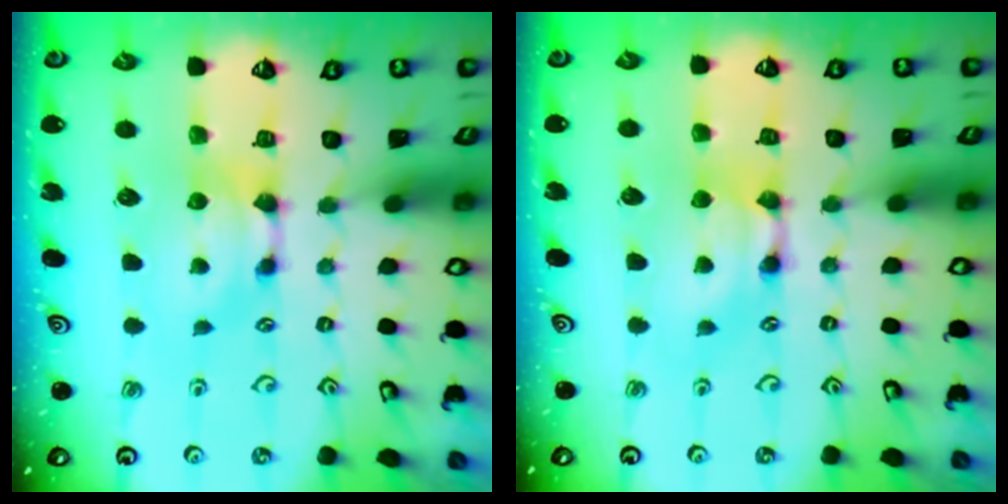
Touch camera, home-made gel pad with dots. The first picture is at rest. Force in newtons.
{"total": 1.9, "press": 1.9, "slide": 0.1}